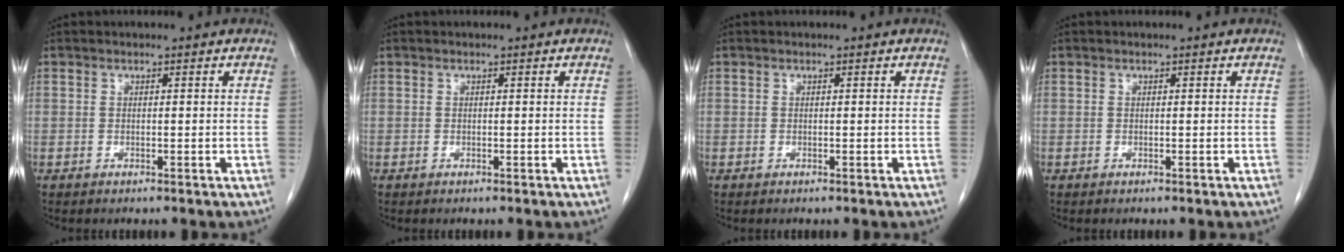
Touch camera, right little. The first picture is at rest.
{"total": 0.0}
{"total": 0.0}
{"total": 0.0}